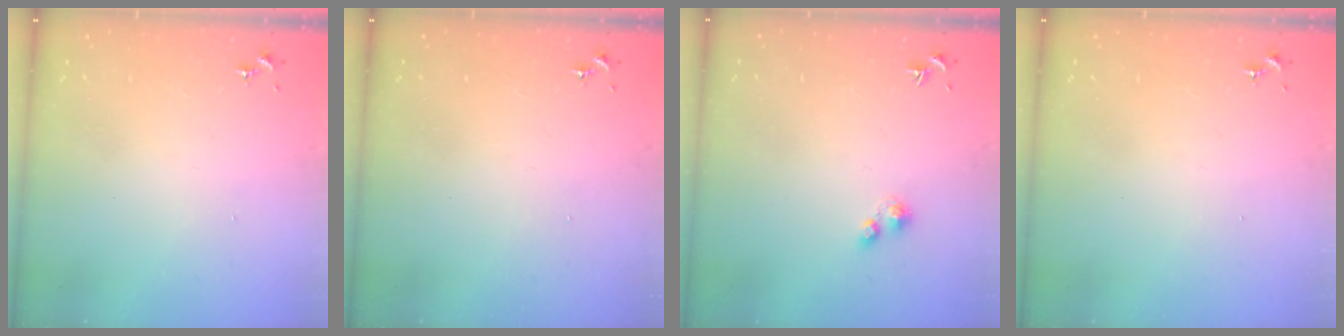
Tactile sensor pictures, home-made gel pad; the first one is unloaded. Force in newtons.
{"total": 0.0}
{"total": 2.4, "press": 2.3, "slide": 0.3}
{"total": 0.0}